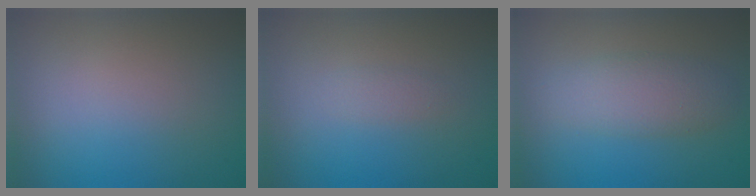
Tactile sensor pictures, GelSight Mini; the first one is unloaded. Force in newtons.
{"total": 0.9, "press": 0.9, "slide": 0.0}
{"total": 3.3, "press": 3.3, "slide": 0.0}